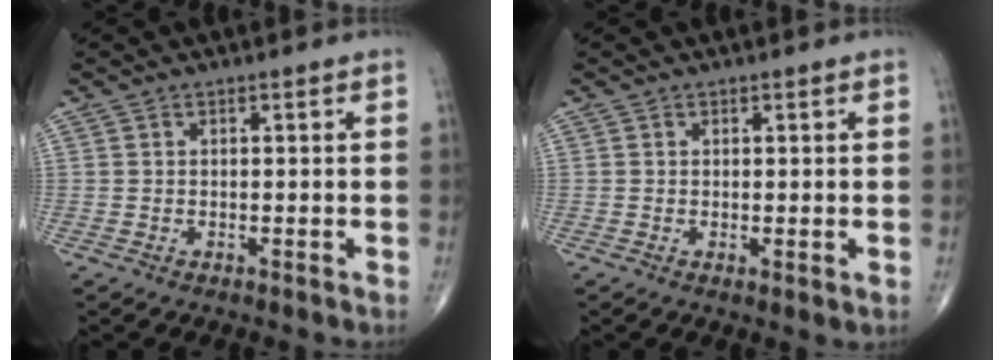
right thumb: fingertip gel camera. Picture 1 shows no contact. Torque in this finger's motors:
{"motor_torque": [-0.28, -0.14, -0.07, 0.17, -0.04]}